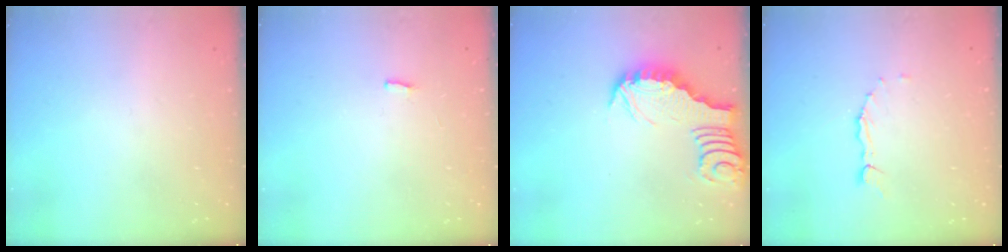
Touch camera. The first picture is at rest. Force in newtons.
{"total": 0.0}
{"total": 2.9, "press": 2.8, "slide": 0.3}
{"total": 1.5, "press": 1.5, "slide": 0.2}